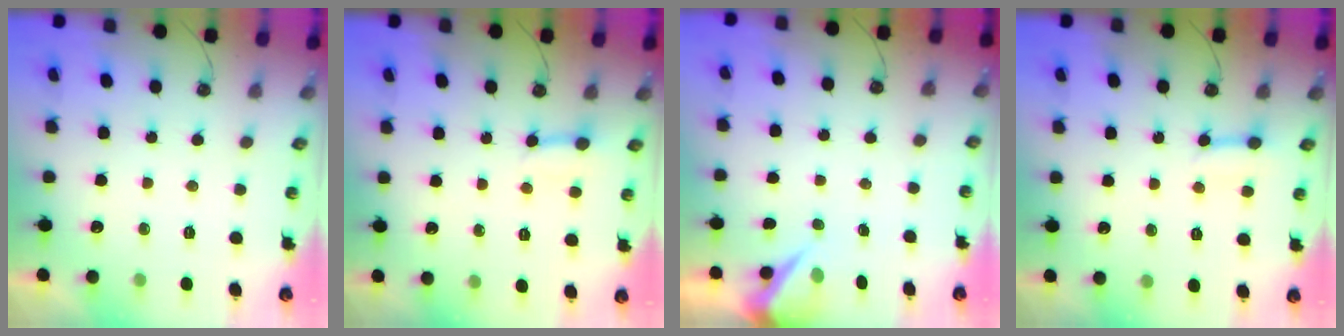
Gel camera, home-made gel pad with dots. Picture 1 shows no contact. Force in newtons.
{"total": 3.3, "press": 3.3, "slide": 0.4}
{"total": 4.5, "press": 4.5, "slide": 0.5}
{"total": 6.2, "press": 6.2, "slide": 0.5}